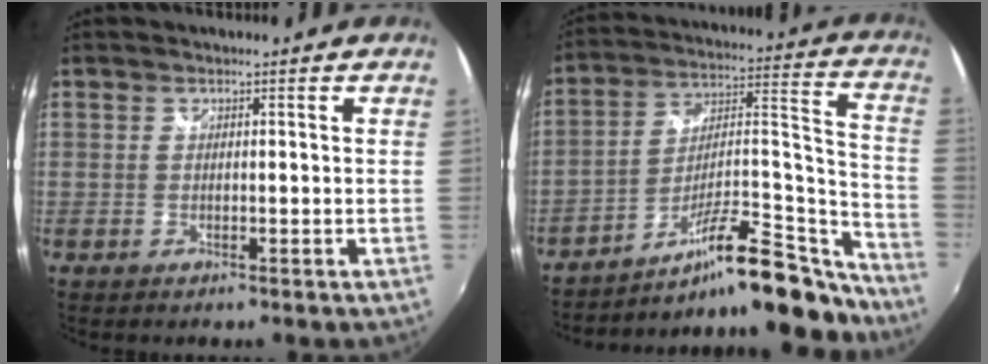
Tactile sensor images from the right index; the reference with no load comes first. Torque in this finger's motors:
{"motor_torque": [0.33, -0.37, 0.27, 0.04]}